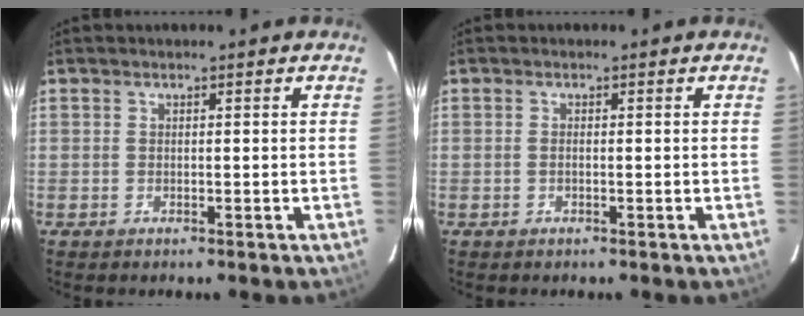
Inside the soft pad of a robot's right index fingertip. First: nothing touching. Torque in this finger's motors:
{"motor_torque": [-0.20, 0.03, 0.04, 0.00]}